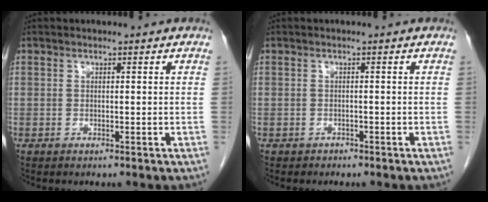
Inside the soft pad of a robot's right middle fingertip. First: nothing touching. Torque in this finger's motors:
{"motor_torque": [-0.36, -0.15, -0.06, -0.02]}